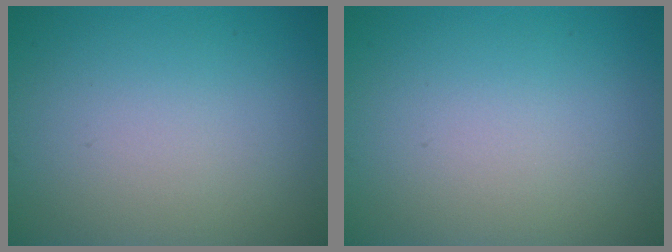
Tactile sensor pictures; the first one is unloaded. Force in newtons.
{"total": 0.0}